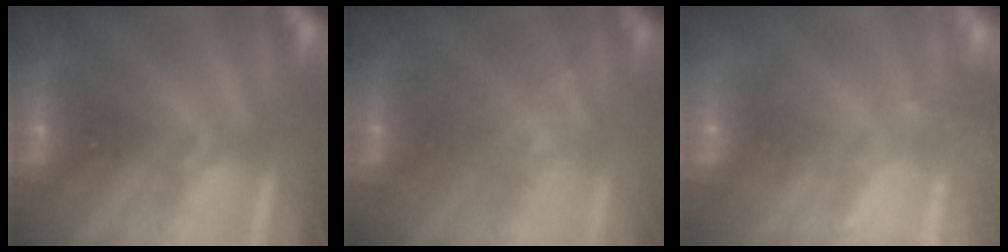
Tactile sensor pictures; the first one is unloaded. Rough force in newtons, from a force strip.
{"total": 2.4}
{"total": 2.4}